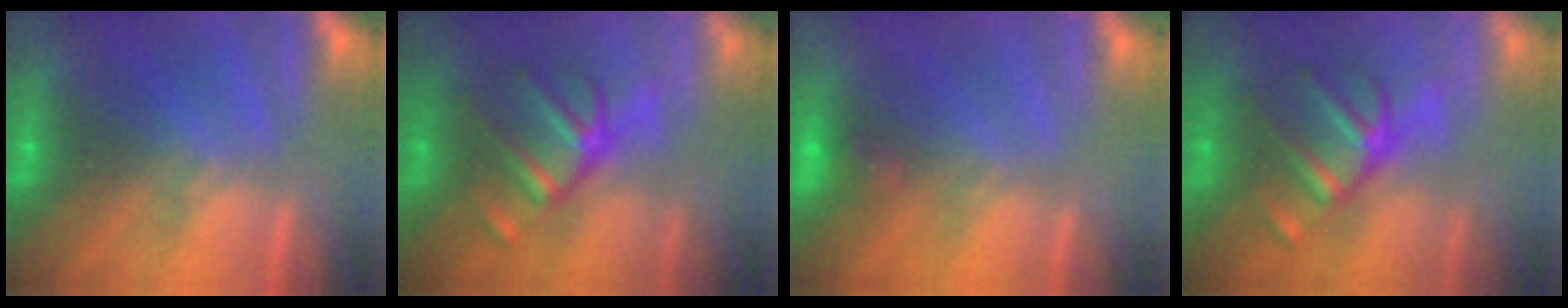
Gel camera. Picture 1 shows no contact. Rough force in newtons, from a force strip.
{"total": 2.8}
{"total": 2.9}
{"total": 2.8}